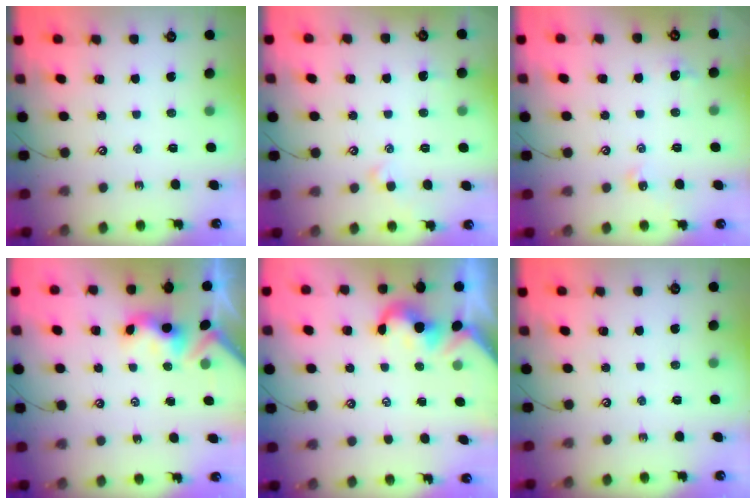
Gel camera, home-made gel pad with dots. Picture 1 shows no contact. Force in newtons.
{"total": 0.8, "press": 0.7, "slide": 0.5}
{"total": 2.4, "press": 2.4, "slide": 0.5}
{"total": 2.9, "press": 2.9, "slide": 0.6}
{"total": 0.6, "press": 0.5, "slide": 0.3}
{"total": 0.0}